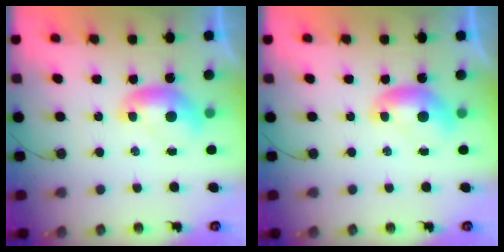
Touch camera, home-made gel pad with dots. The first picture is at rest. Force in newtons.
{"total": 0.0}